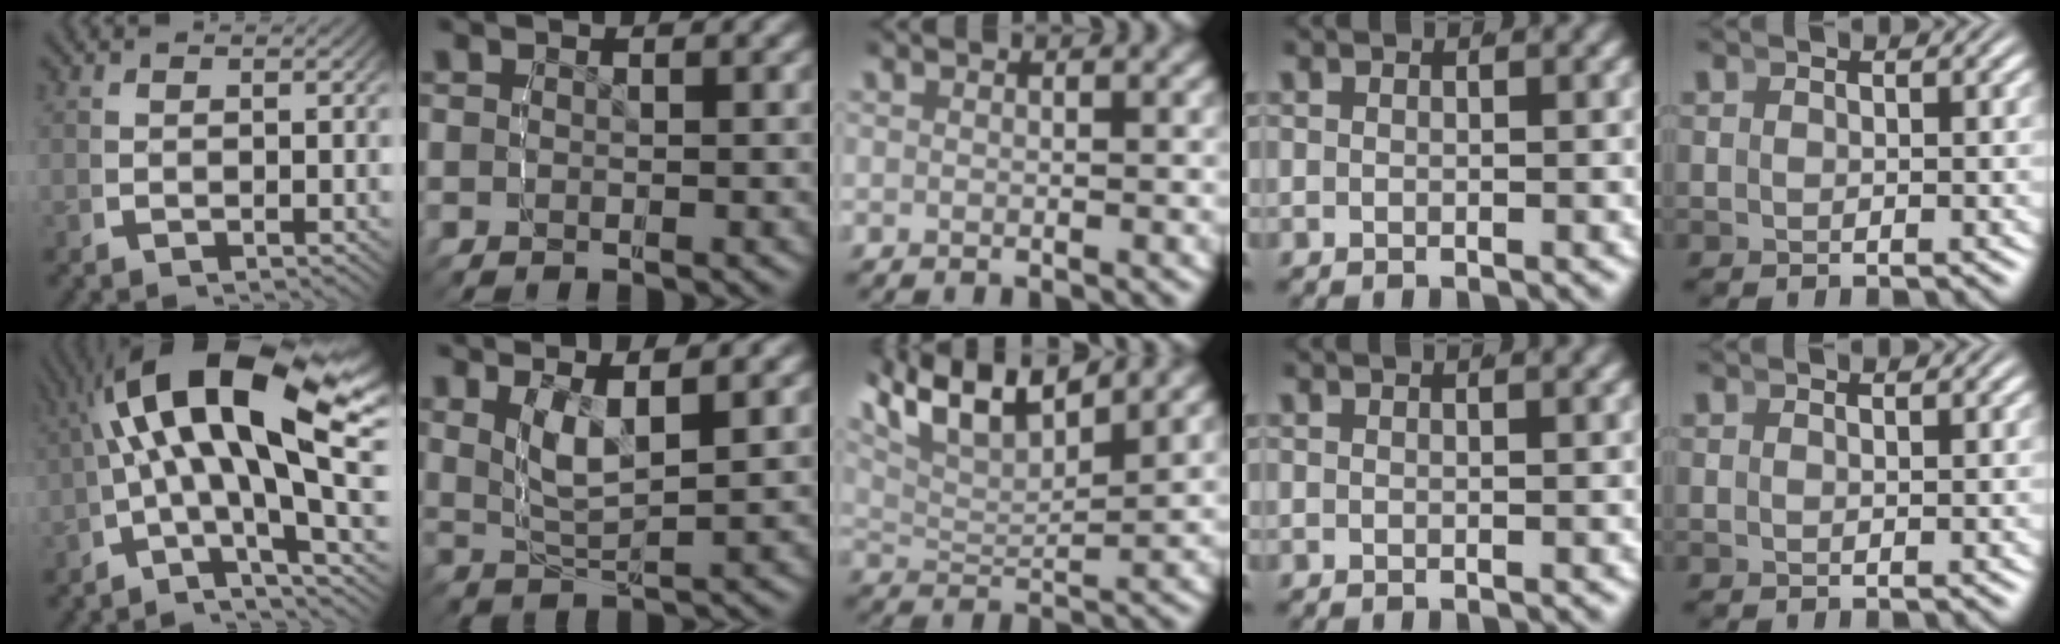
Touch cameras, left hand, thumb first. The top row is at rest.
{"thumb": {"total": 15.7, "force": [2.0, 7.5, 13.6], "torque": [-0.222, -0.011, 0.032]}, "index": {"total": 7.4, "force": [2.0, 5.0, 5.1], "torque": [-0.127, -0.011, 0.032]}, "middle": {"total": 9.3, "force": [5.1, 5.4, 5.6], "torque": [-0.121, 0.000, 0.082]}, "ring": {"total": 0.7, "force": [0.6, -0.2, 0.3], "torque": [0.000, 0.004, 0.007]}, "little": {"total": 0.6, "force": [0.3, -0.6, 0.0], "torque": [0.007, 0.001, 0.006]}}